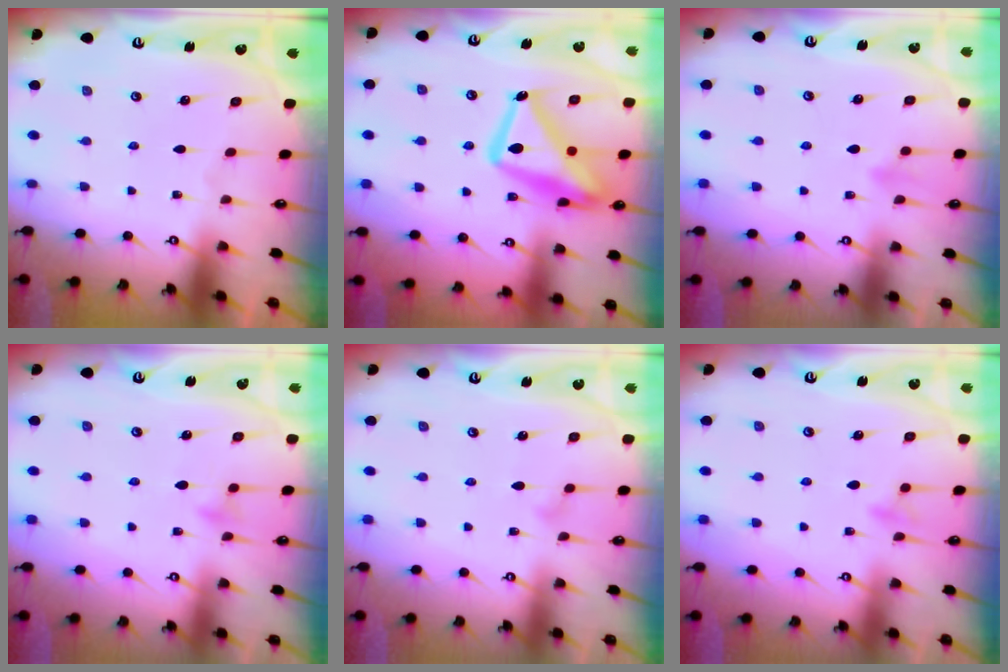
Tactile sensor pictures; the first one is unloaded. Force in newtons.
{"total": 17.7, "press": 17.6, "slide": 1.6}
{"total": 7.7, "press": 7.5, "slide": 1.5}
{"total": 6.3, "press": 6.3, "slide": 0.4}
{"total": 6.8, "press": 6.7, "slide": 0.4}
{"total": 6.9, "press": 6.9, "slide": 0.5}